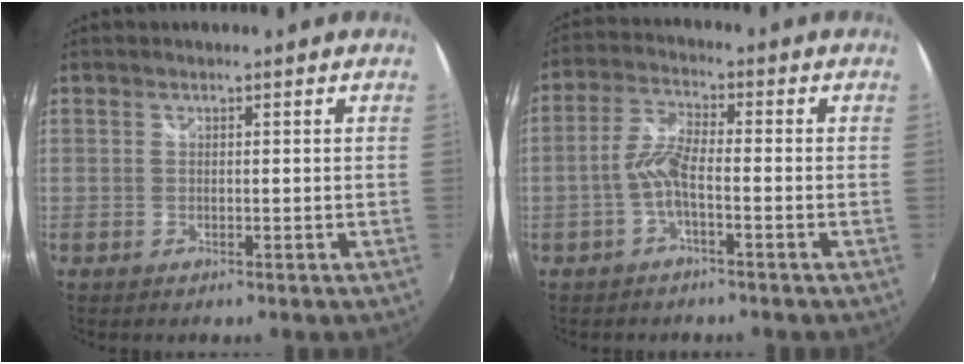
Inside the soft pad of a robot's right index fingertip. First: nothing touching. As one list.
[{"total": 5.1, "force": [-2.0, 1.1, 4.5], "torque": [-0.103, 0.011, -0.041]}]